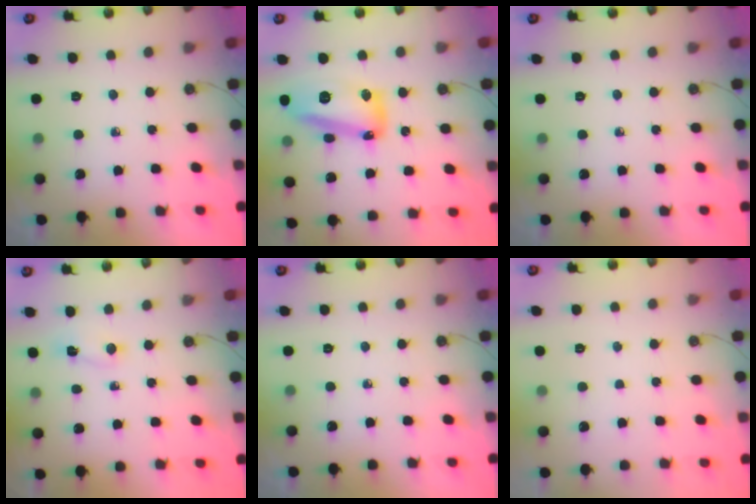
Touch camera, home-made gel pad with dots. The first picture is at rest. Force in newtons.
{"total": 23.5, "press": 20.6, "slide": 11.3}
{"total": 0.0}
{"total": 2.0, "press": 1.6, "slide": 1.2}
{"total": 0.0}
{"total": 0.9, "press": 0.9, "slide": 0.0}